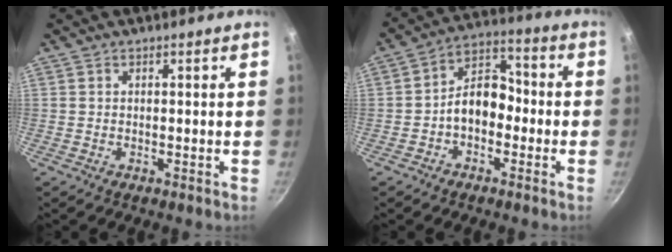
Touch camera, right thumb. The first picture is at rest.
{"total": 9.0, "force": [-2.1, 6.3, 6.1], "torque": [-0.059, 0.045, -0.050]}